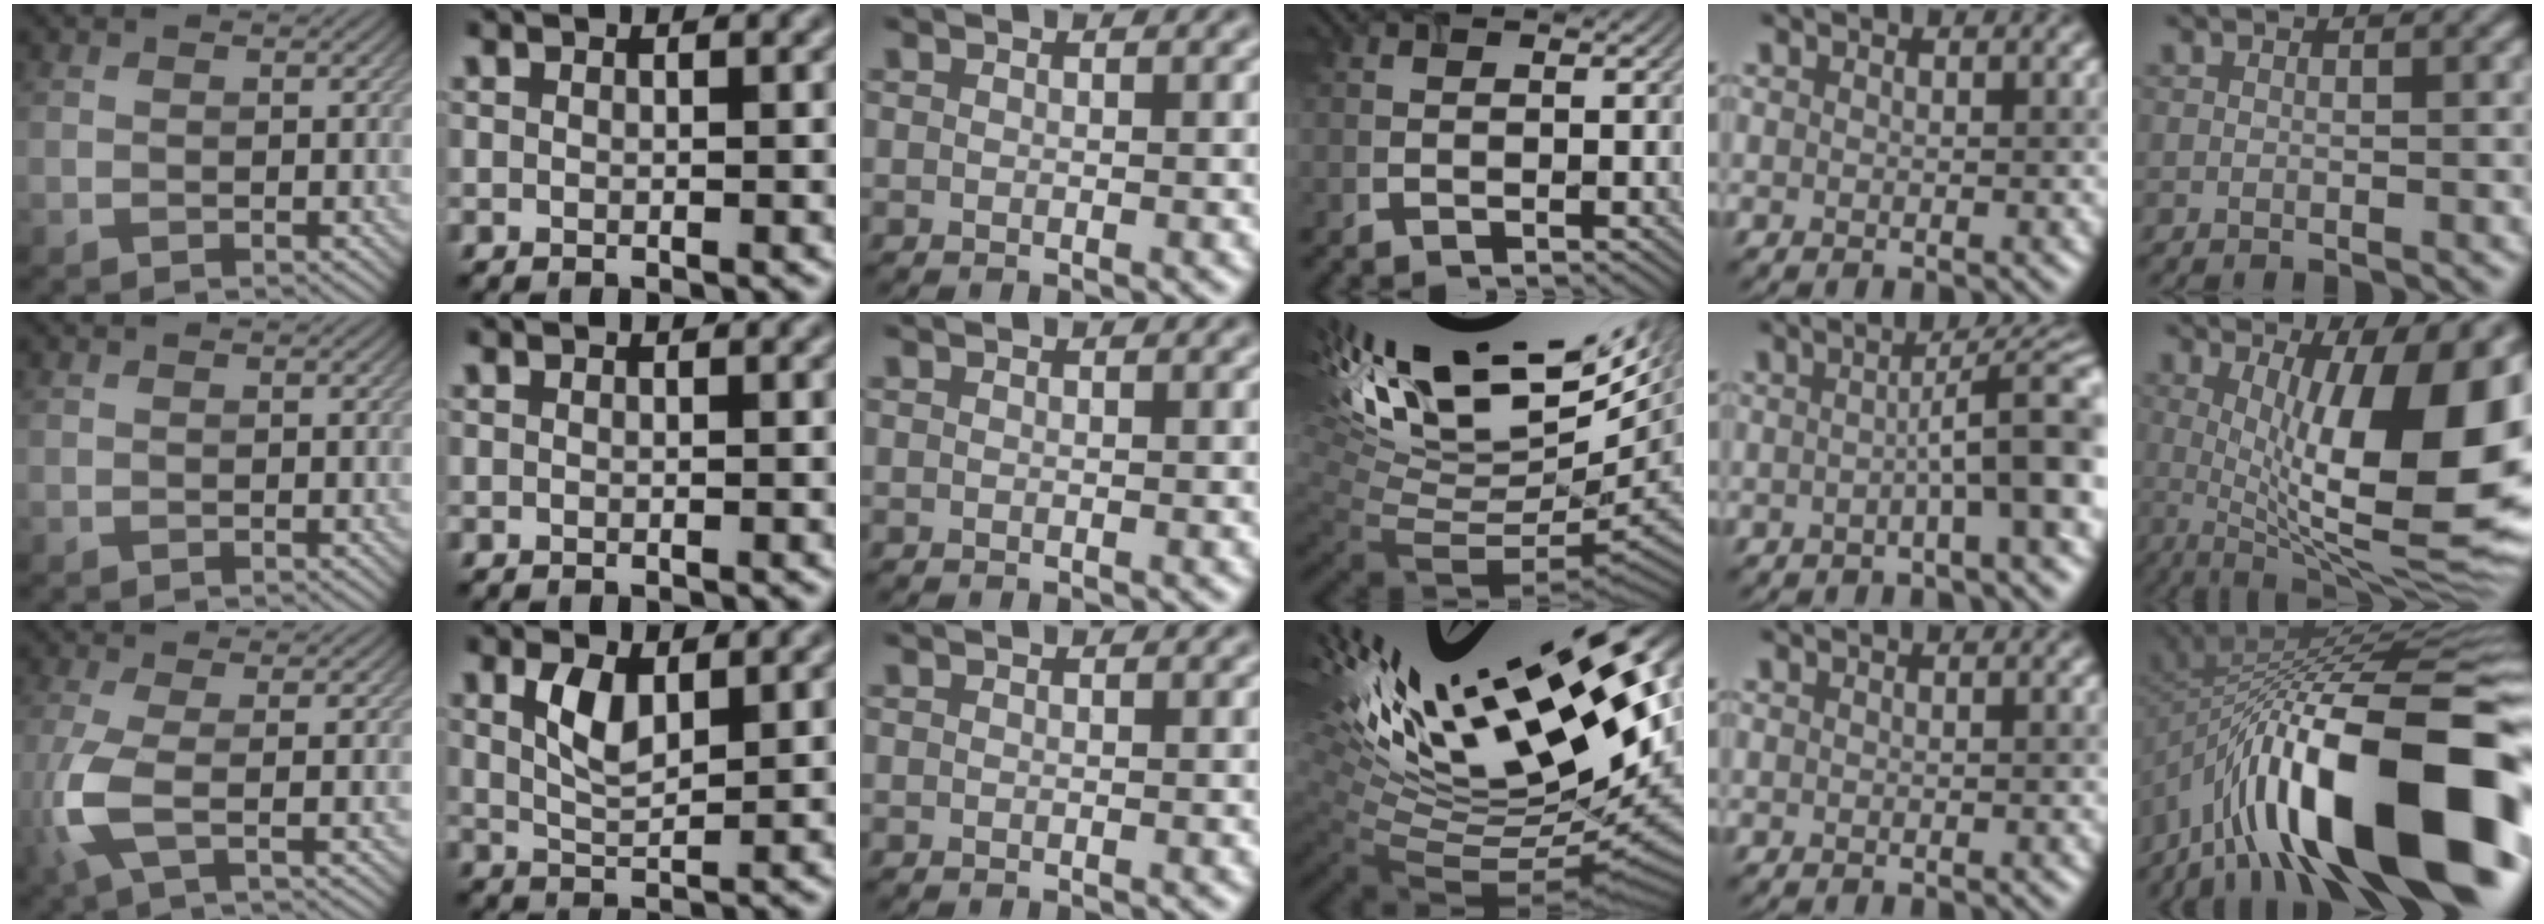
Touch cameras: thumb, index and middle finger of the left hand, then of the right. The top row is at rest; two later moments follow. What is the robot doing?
{"motion": "screw", "object": "timer"}